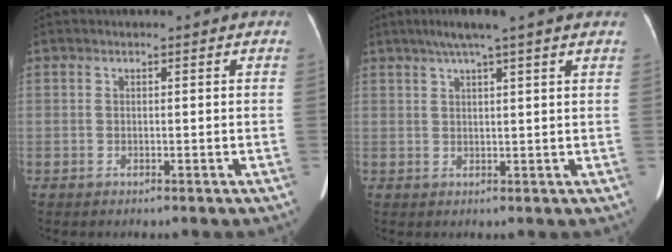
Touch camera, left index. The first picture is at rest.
{"total": 7.3, "force": [5.4, -0.8, 4.8], "torque": [-0.077, 0.030, 0.079]}